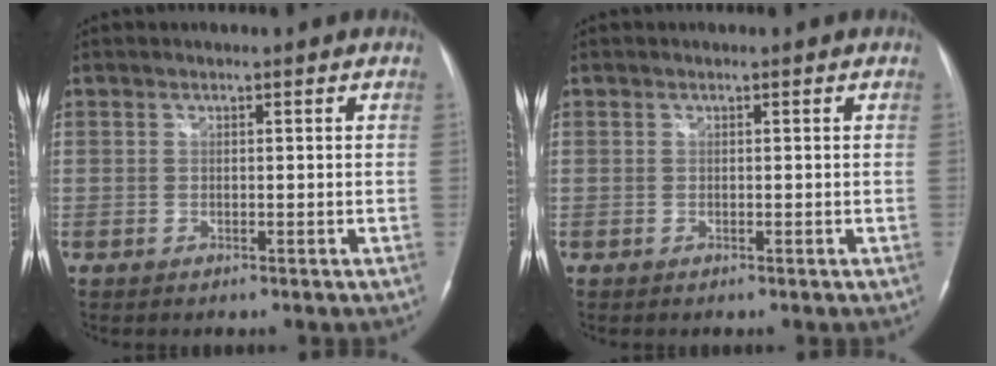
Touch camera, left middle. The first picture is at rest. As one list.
[{"total": 0.0}]